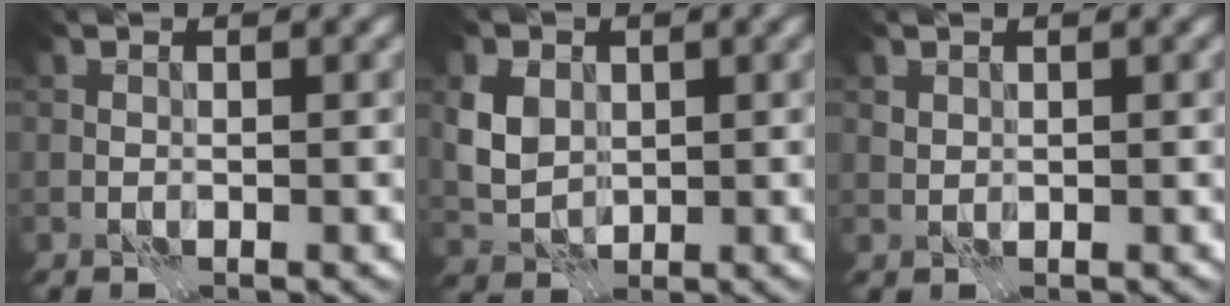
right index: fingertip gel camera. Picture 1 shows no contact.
{"total": 4.6, "force": [1.0, 3.6, 2.7], "torque": [-0.064, 0.007, 0.016]}
{"total": 0.6, "force": [0.5, 0.4, 0.1], "torque": [-0.006, 0.000, 0.012]}